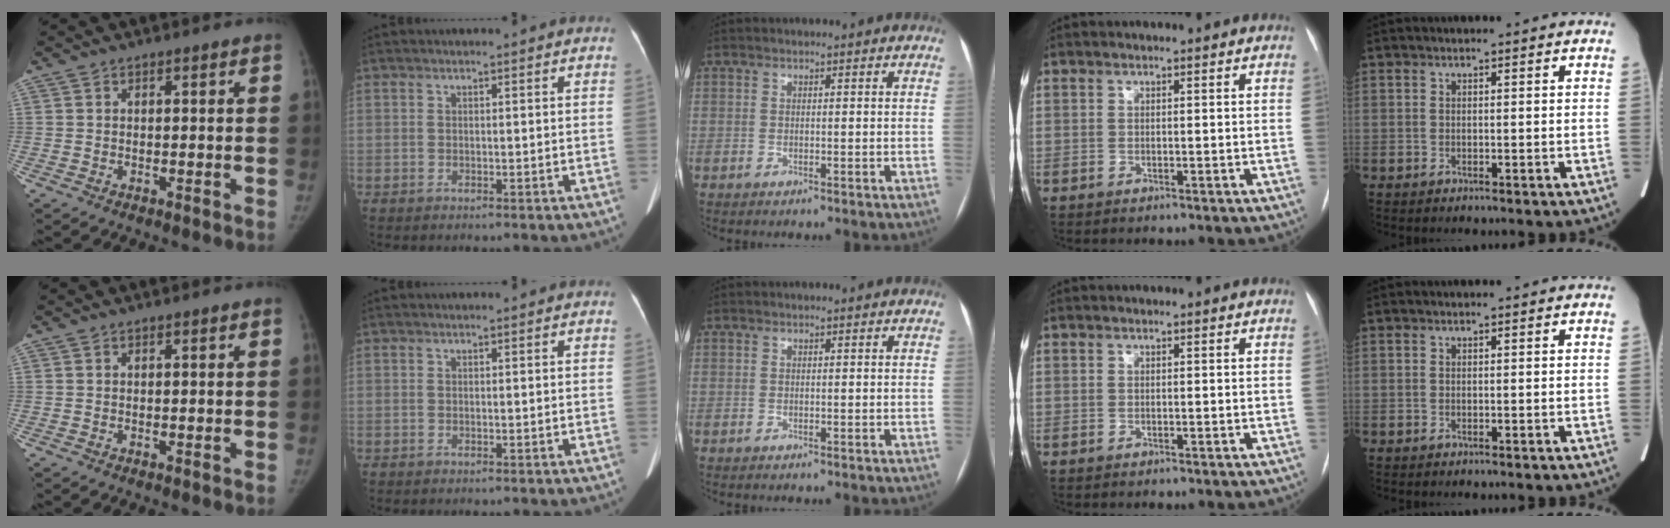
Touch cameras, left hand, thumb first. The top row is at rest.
{}